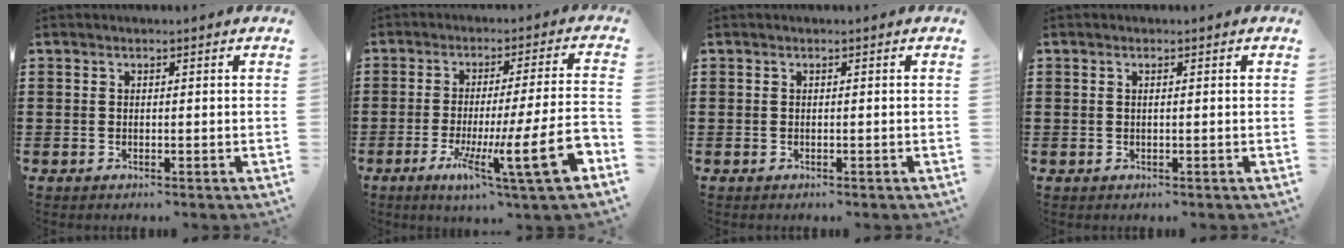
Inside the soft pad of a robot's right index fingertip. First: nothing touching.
{"total": 15.6, "force": [-5.0, 1.7, 14.6], "torque": [-0.232, -0.017, -0.077]}
{"total": 0.0}
{"total": 0.6, "force": [0.1, 0.0, 0.6], "torque": [-0.011, -0.002, 0.002]}